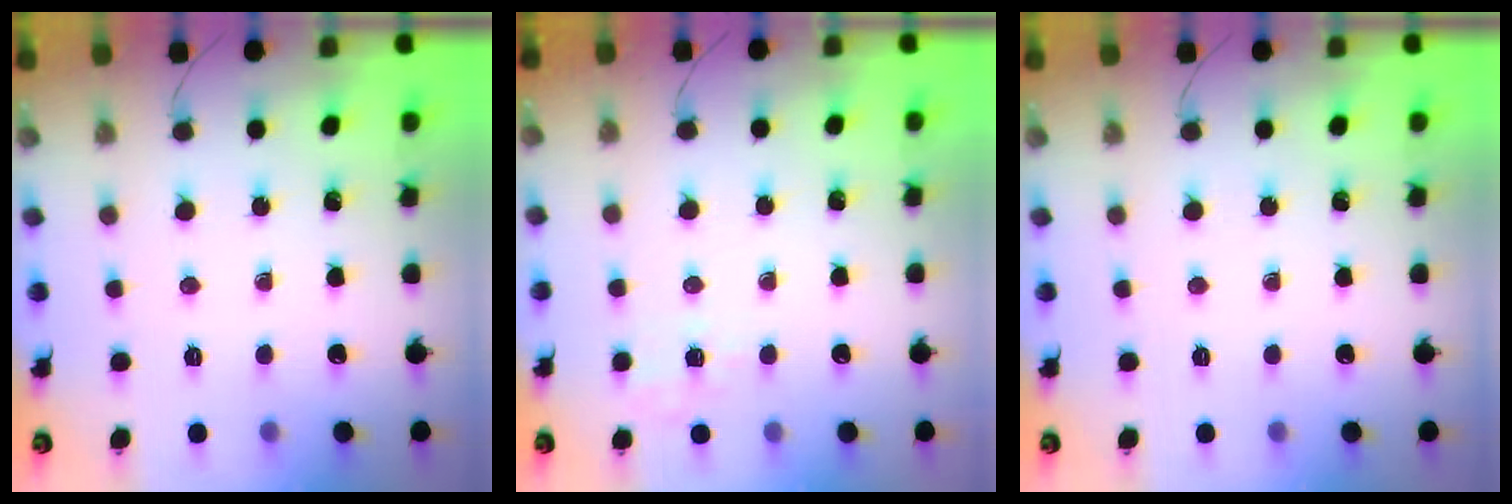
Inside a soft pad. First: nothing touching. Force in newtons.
{"total": 2.0, "press": 1.2, "slide": 1.6}
{"total": 0.0}